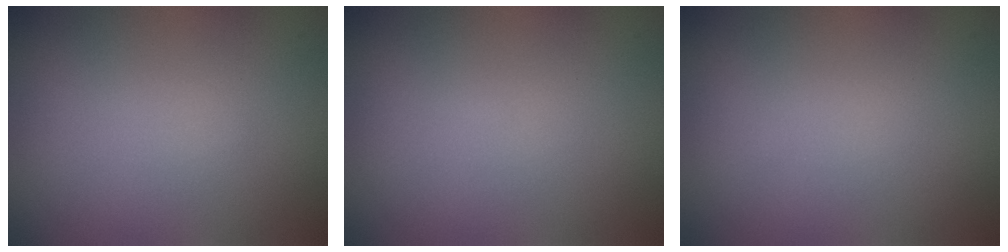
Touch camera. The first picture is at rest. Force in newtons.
{"total": 0.0}
{"total": 0.0}